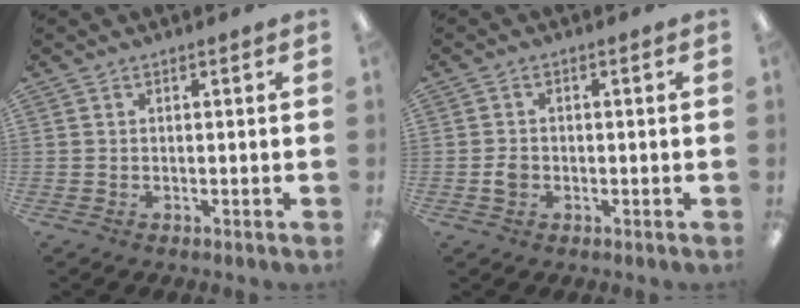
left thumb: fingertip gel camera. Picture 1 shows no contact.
{"total": 2.3, "force": [-0.4, 1.8, 1.5], "torque": [-0.026, 0.005, -0.008]}